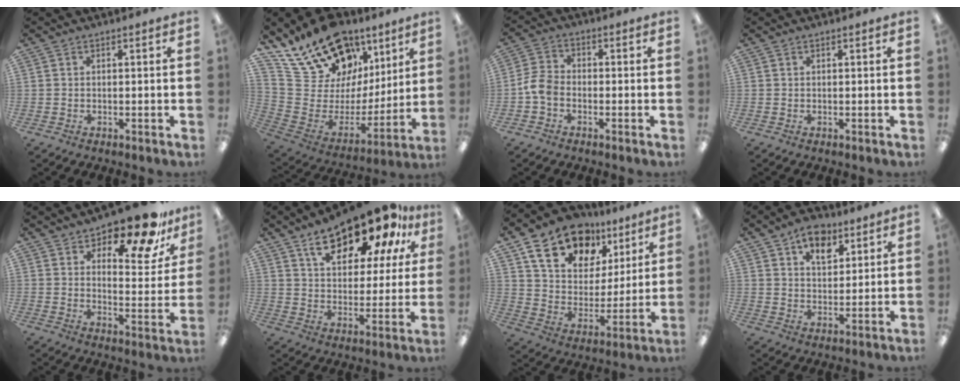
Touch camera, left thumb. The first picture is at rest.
{"total": 19.6, "force": [15.1, 10.5, 6.6], "torque": [-0.131, -0.110, 0.287]}
{"total": 5.5, "force": [-1.9, 3.8, 3.5], "torque": [-0.075, 0.012, -0.036]}
{"total": 0.0}
{"total": 14.7, "force": [11.7, 5.3, 7.1], "torque": [-0.101, -0.084, 0.201]}
{"total": 18.2, "force": [12.9, 7.7, 10.3], "torque": [-0.162, -0.075, 0.217]}
{"total": 16.7, "force": [11.6, 10.3, 6.3], "torque": [-0.119, -0.063, 0.216]}
{"total": 8.4, "force": [5.6, 4.9, 3.9], "torque": [-0.054, -0.022, 0.098]}